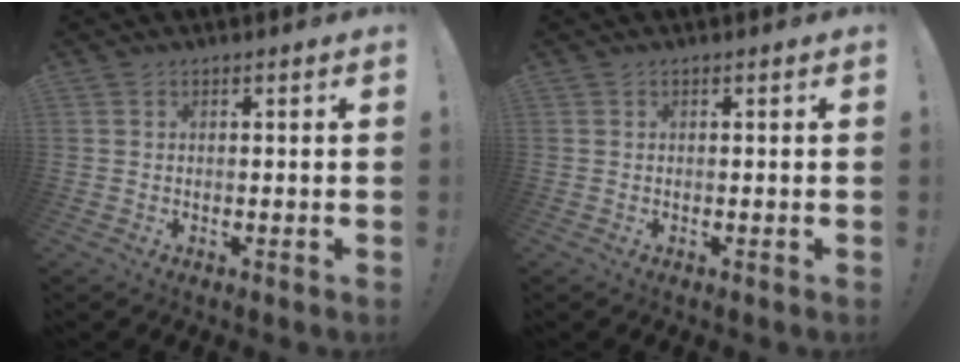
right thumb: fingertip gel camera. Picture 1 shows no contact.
{"total": 0.0}